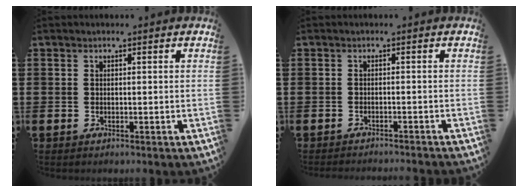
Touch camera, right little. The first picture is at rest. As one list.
[{"total": 0.9, "force": [-0.9, -0.2, 0.0], "torque": [0.000, 0.002, -0.018]}]